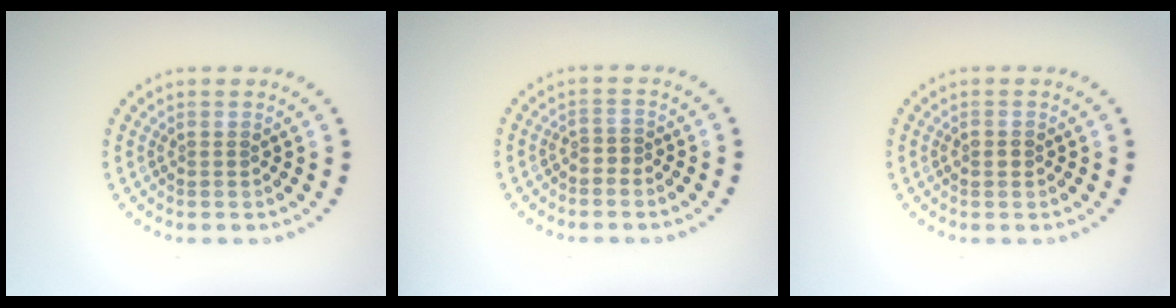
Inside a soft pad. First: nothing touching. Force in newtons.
{"total": 0.6, "press": 0.4, "slide": 0.5}
{"total": 1.2, "press": 1.2, "slide": 0.2}